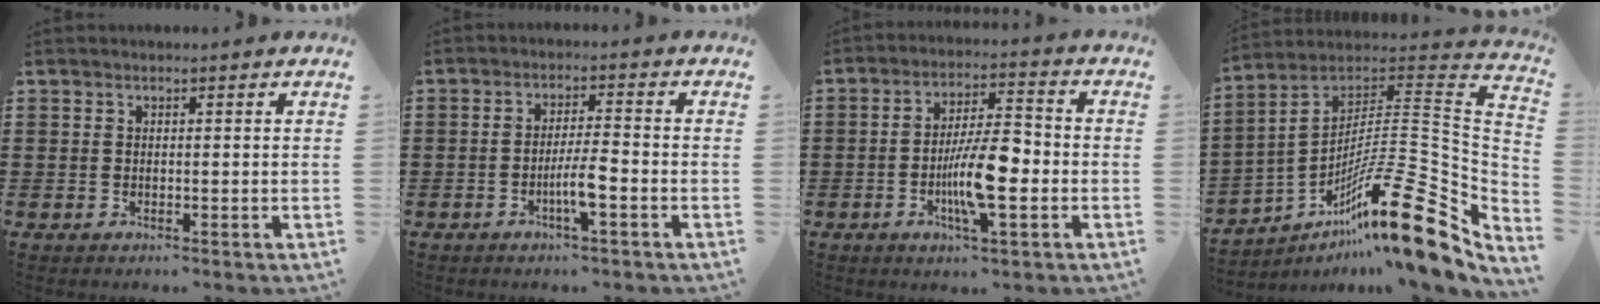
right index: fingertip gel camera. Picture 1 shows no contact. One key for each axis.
{"total": 4.8, "fx": -1.9, "fy": 0.5, "fz": 4.4, "tx": -0.090, "ty": -0.006, "tz": -0.039}
{"total": 9.9, "fx": -2.5, "fy": 2.8, "fz": 9.2, "tx": -0.164, "ty": -0.003, "tz": -0.047}
{"total": 18.8, "fx": -10.1, "fy": 3.0, "fz": 15.6, "tx": -0.252, "ty": 0.008, "tz": -0.178}